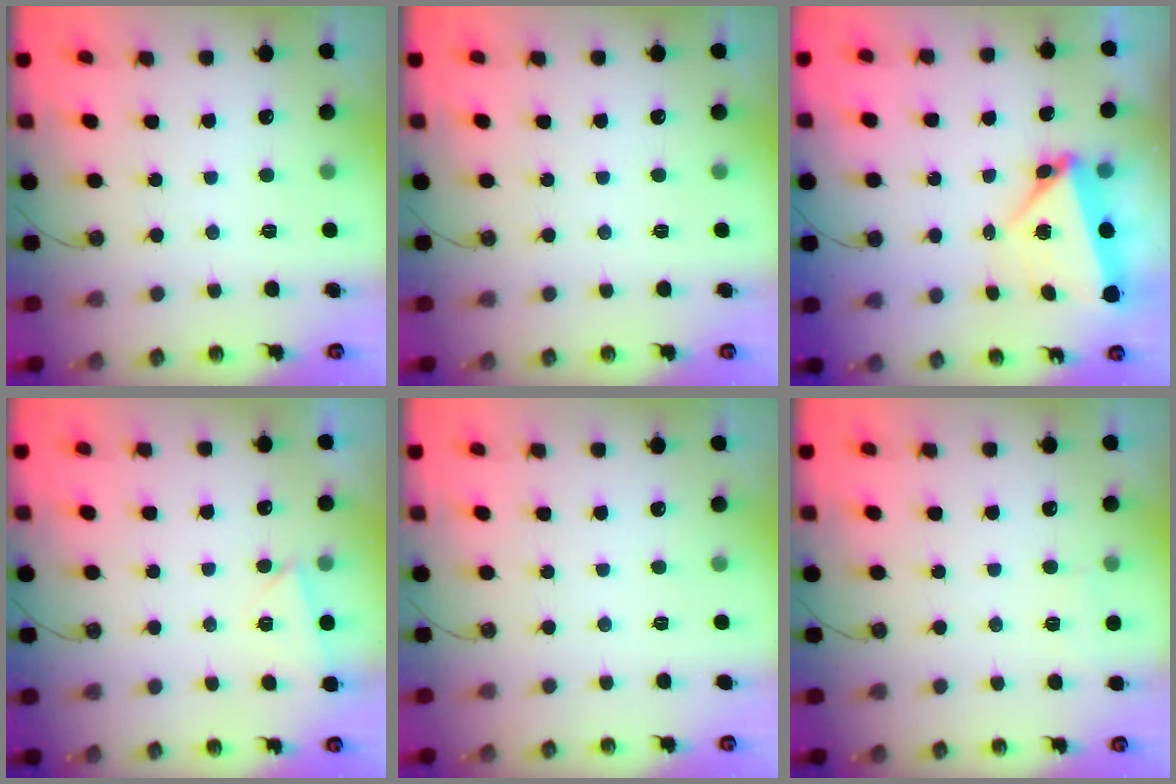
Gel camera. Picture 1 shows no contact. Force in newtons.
{"total": 0.0}
{"total": 5.8, "press": 5.4, "slide": 2.1}
{"total": 2.6, "press": 1.5, "slide": 2.1}
{"total": 0.0}
{"total": 2.2, "press": 2.1, "slide": 0.3}